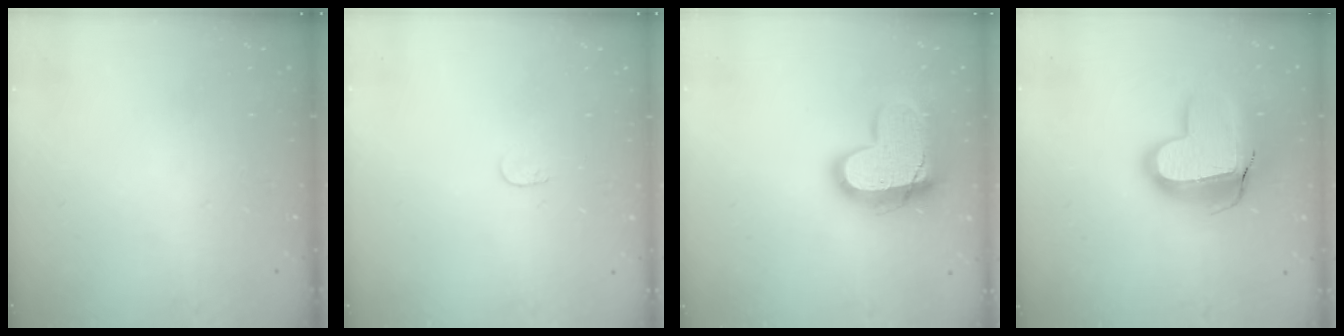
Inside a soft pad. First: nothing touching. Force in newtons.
{"total": 3.6, "press": 3.6, "slide": 0.3}
{"total": 18.2, "press": 18.2, "slide": 1.4}
{"total": 17.3, "press": 17.2, "slide": 1.3}